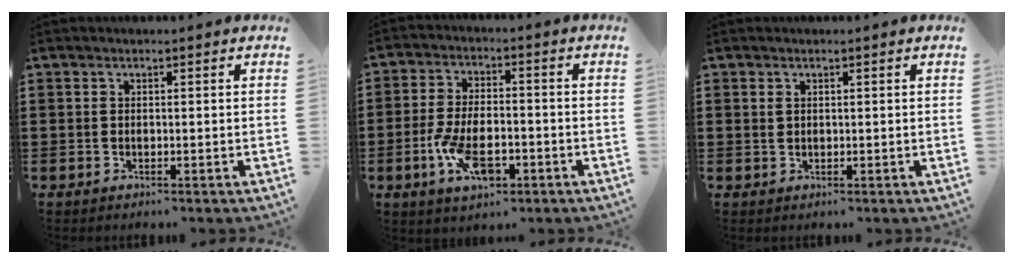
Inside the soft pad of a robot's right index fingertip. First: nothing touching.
{"total": 7.8, "force": [-3.0, 3.7, 6.1], "torque": [-0.133, 0.000, -0.057]}
{"total": 0.8, "force": [0.4, 0.6, 0.3], "torque": [-0.009, 0.004, 0.008]}